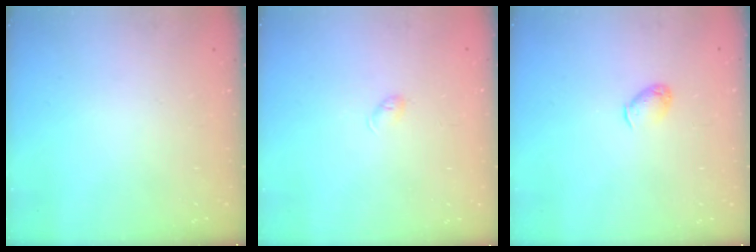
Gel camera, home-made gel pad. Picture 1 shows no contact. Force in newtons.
{"total": 3.7, "press": 3.6, "slide": 0.6}
{"total": 4.5, "press": 4.4, "slide": 0.7}